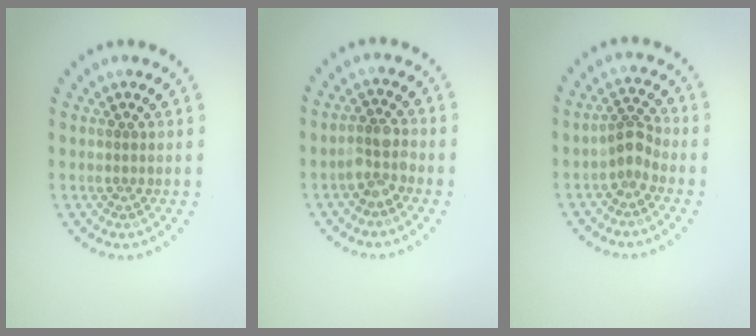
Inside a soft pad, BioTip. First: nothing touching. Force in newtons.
{"total": 2.3, "press": 2.0, "slide": 1.1}
{"total": 2.0, "press": 1.6, "slide": 1.2}